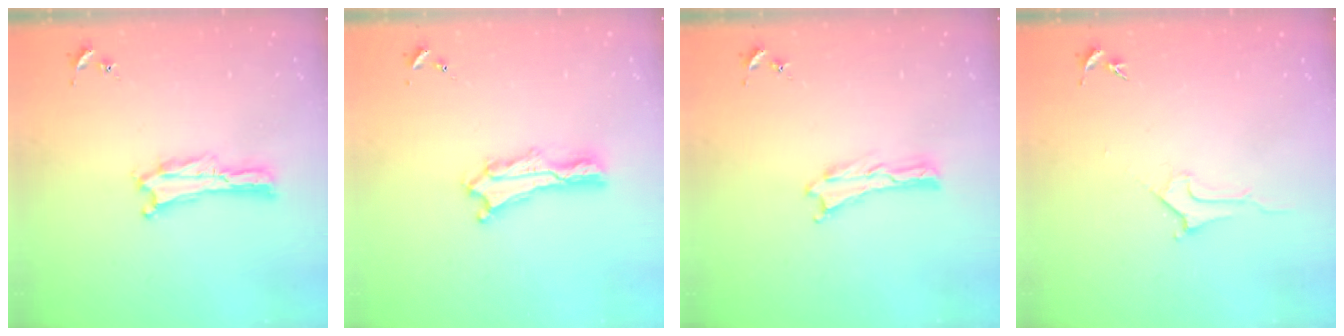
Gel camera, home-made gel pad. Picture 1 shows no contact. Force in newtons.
{"total": 2.2, "press": 2.2, "slide": 0.3}
{"total": 0.0}
{"total": 2.8, "press": 2.8, "slide": 0.4}